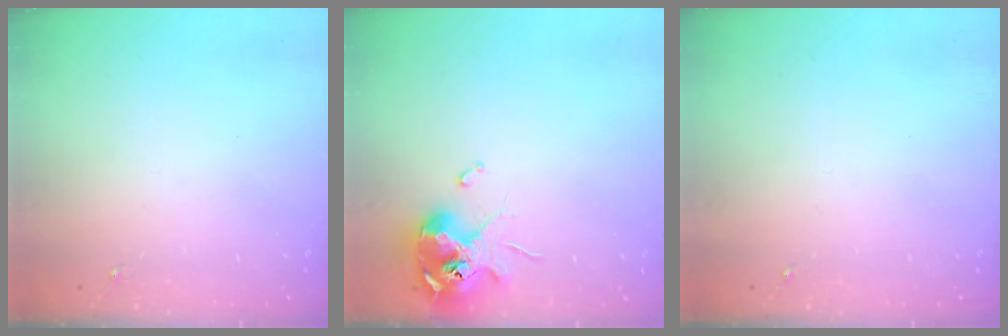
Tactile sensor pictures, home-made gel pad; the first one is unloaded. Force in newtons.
{"total": 11.1, "press": 11.0, "slide": 1.6}
{"total": 0.0}